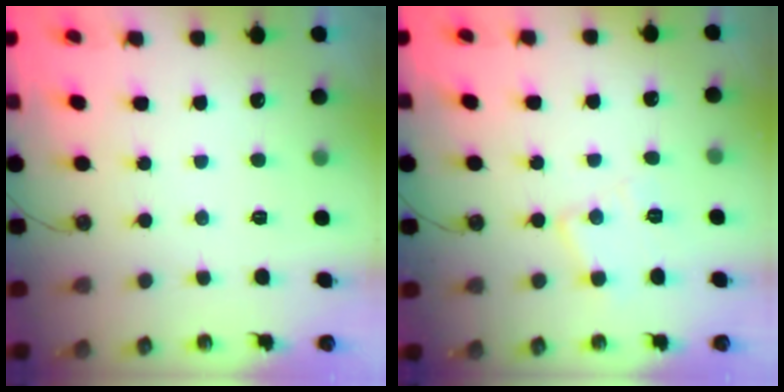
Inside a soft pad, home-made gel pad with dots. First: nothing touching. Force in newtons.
{"total": 8.5, "press": 8.5, "slide": 0.6}